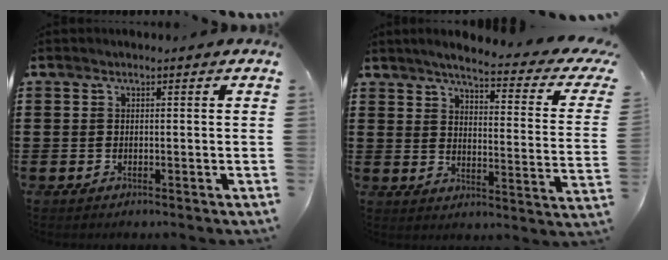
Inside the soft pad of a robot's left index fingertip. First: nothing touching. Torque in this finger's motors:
{"motor_torque": [0.42, -1.23, 1.02, 0.16]}